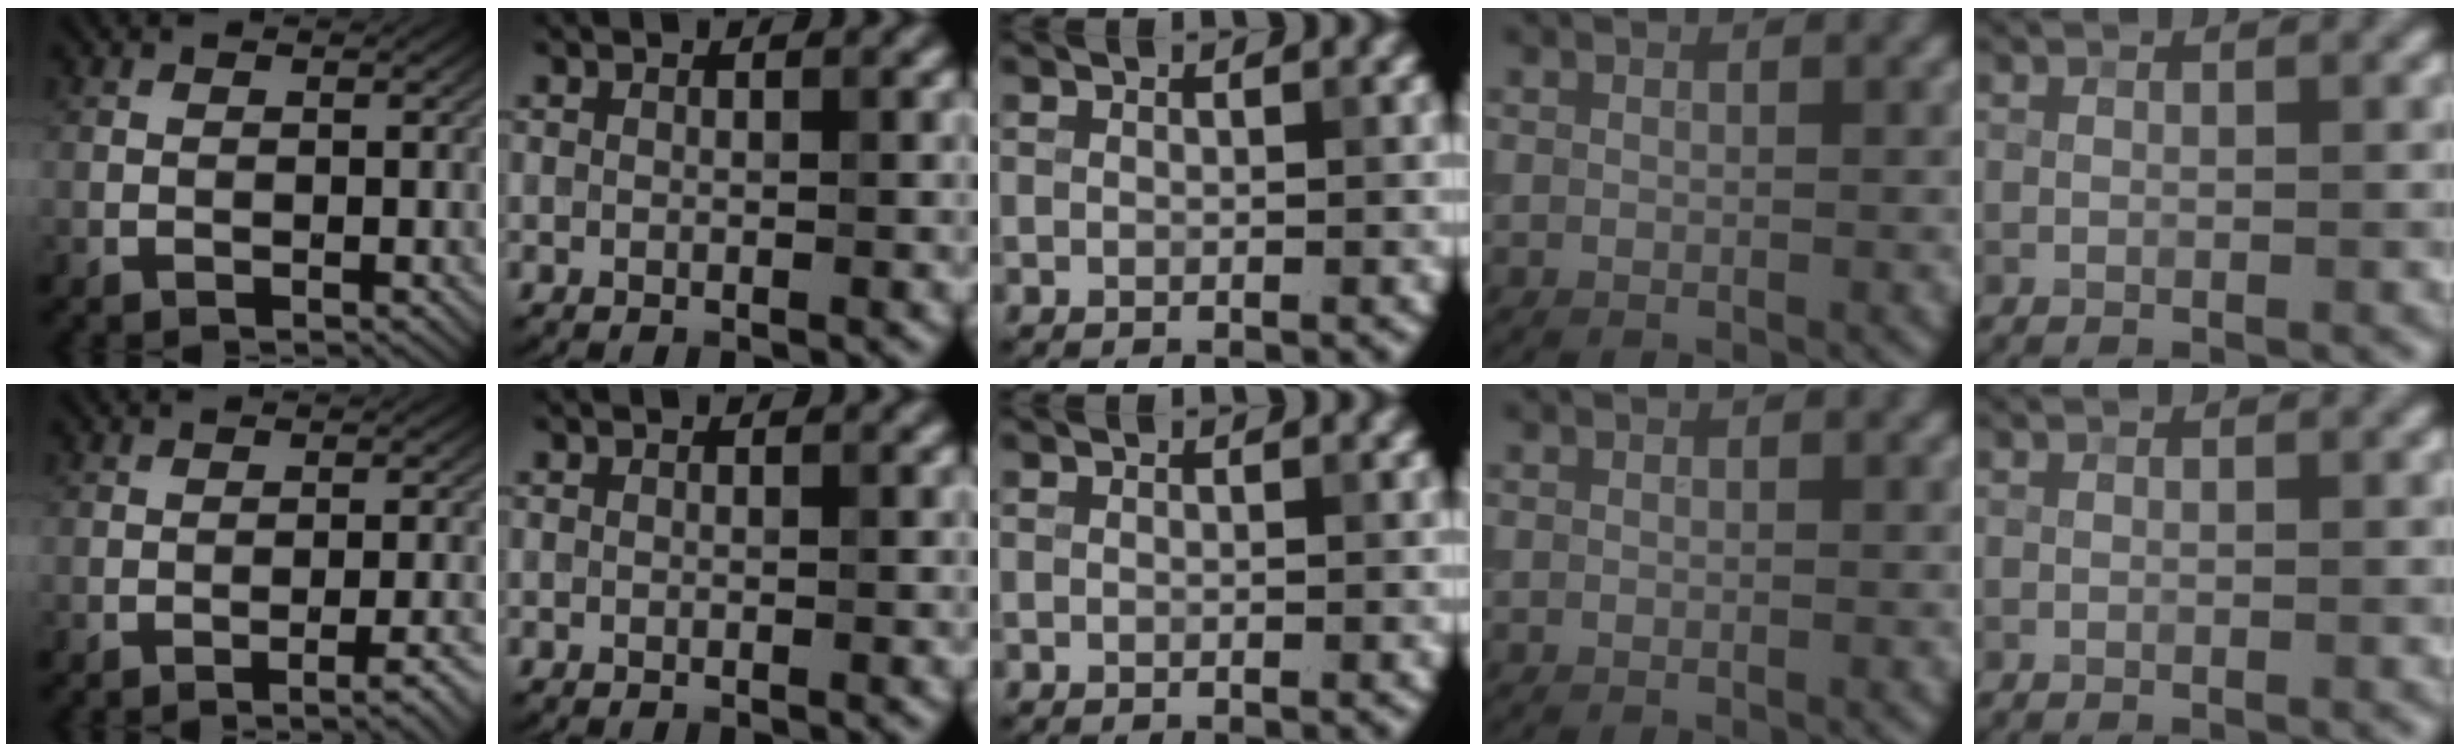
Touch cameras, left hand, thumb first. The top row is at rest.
{"thumb": {"total": 2.2, "force": [-1.6, -0.4, 1.4], "torque": [-0.025, 0.006, -0.025]}}